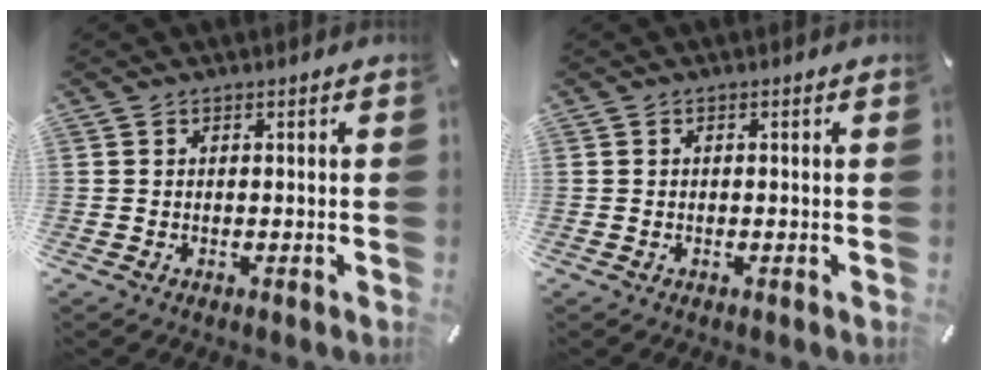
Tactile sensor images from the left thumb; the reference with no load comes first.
{"total": 0.0}